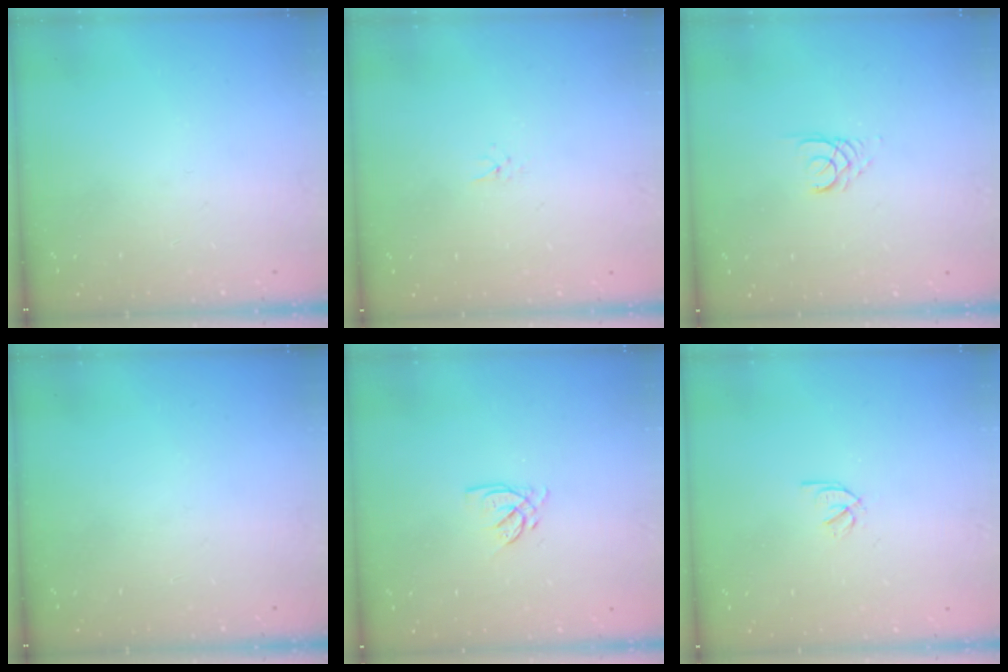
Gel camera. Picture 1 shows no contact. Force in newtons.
{"total": 1.6, "press": 1.6, "slide": 0.2}
{"total": 2.6, "press": 2.6, "slide": 0.3}
{"total": 0.0}
{"total": 2.8, "press": 2.8, "slide": 0.1}
{"total": 2.0, "press": 2.0, "slide": 0.3}